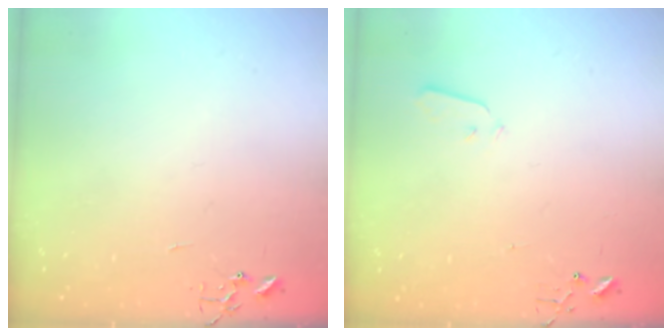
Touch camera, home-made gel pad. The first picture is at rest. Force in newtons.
{"total": 2.9, "press": 2.8, "slide": 0.8}